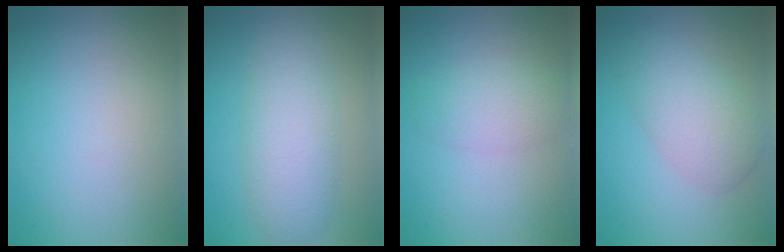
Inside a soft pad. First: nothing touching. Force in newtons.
{"total": 5.1, "press": 5.1, "slide": 0.1}
{"total": 2.7, "press": 2.7, "slide": 0.1}
{"total": 4.1, "press": 4.1, "slide": 0.2}